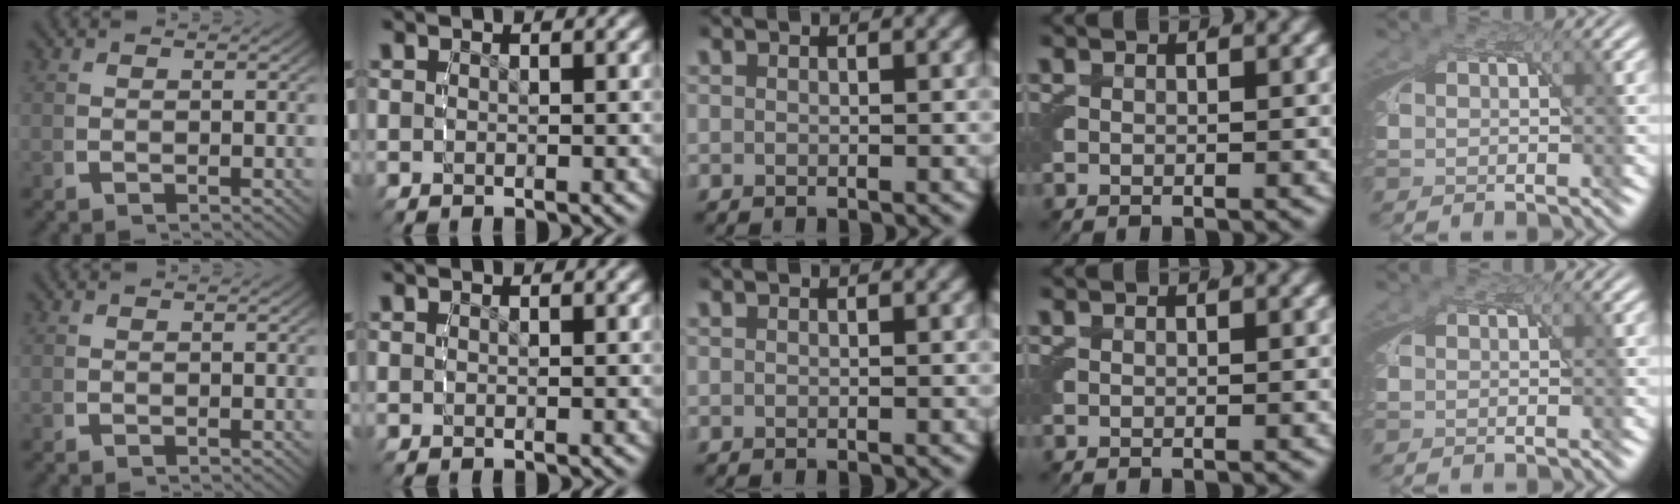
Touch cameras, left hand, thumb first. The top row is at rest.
{}